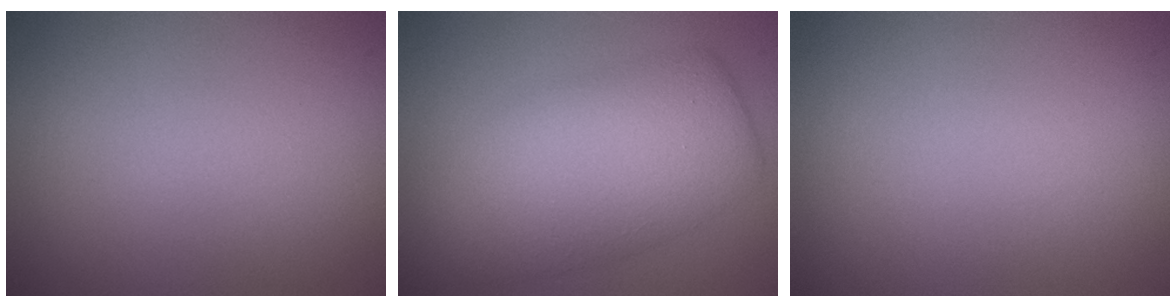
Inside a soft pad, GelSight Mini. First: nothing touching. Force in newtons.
{"total": 7.8, "press": 7.8, "slide": 0.2}
{"total": 0.0}